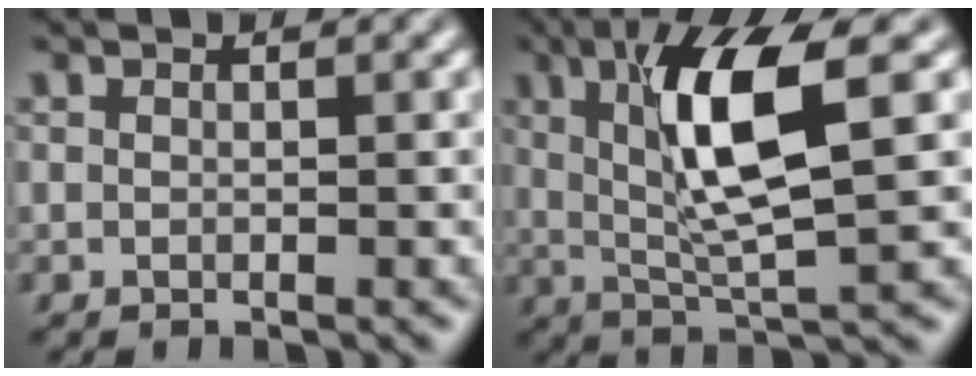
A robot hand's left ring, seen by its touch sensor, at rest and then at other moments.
{"total": 7.8, "force": [1.7, 1.8, 7.4], "torque": [-0.138, -0.003, 0.037]}